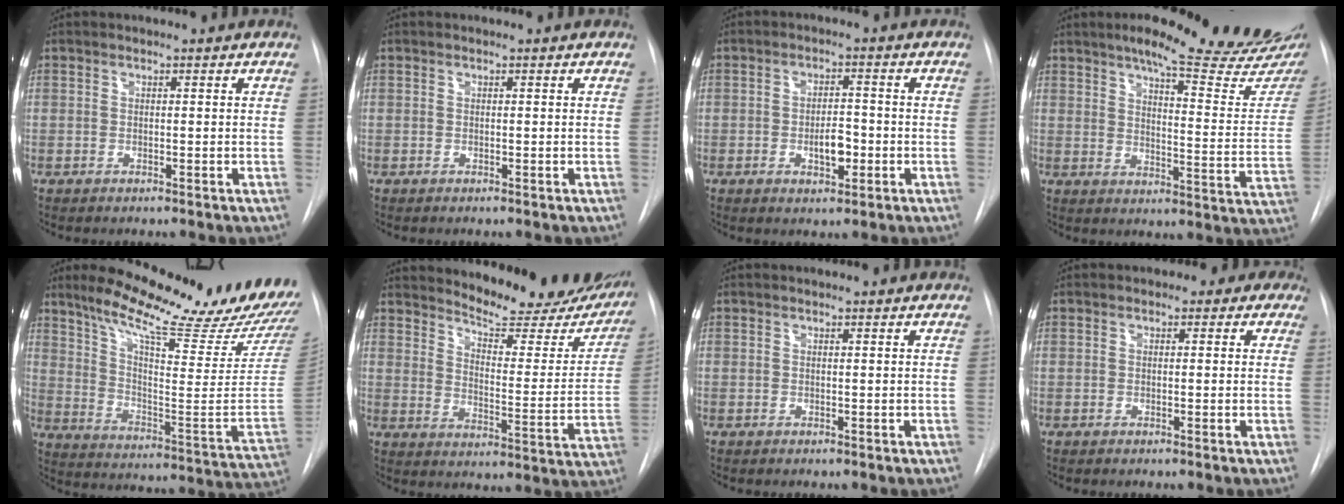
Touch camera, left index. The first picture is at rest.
{"total": 0.0}
{"total": 4.4, "force": [-1.3, 2.0, 3.7], "torque": [-0.056, 0.003, -0.016]}
{"total": 24.5, "force": [20.4, 2.3, 13.5], "torque": [-0.187, -0.064, 0.249]}
{"total": 25.6, "force": [21.4, 1.9, 13.9], "torque": [-0.223, -0.075, 0.296]}
{"total": 22.2, "force": [20.2, 5.4, 7.5], "torque": [-0.093, -0.068, 0.245]}
{"total": 0.8, "force": [0.8, 0.1, 0.2], "torque": [-0.007, 0.006, 0.007]}
{"total": 3.3, "force": [2.0, 2.4, 1.1], "torque": [-0.002, 0.006, 0.007]}